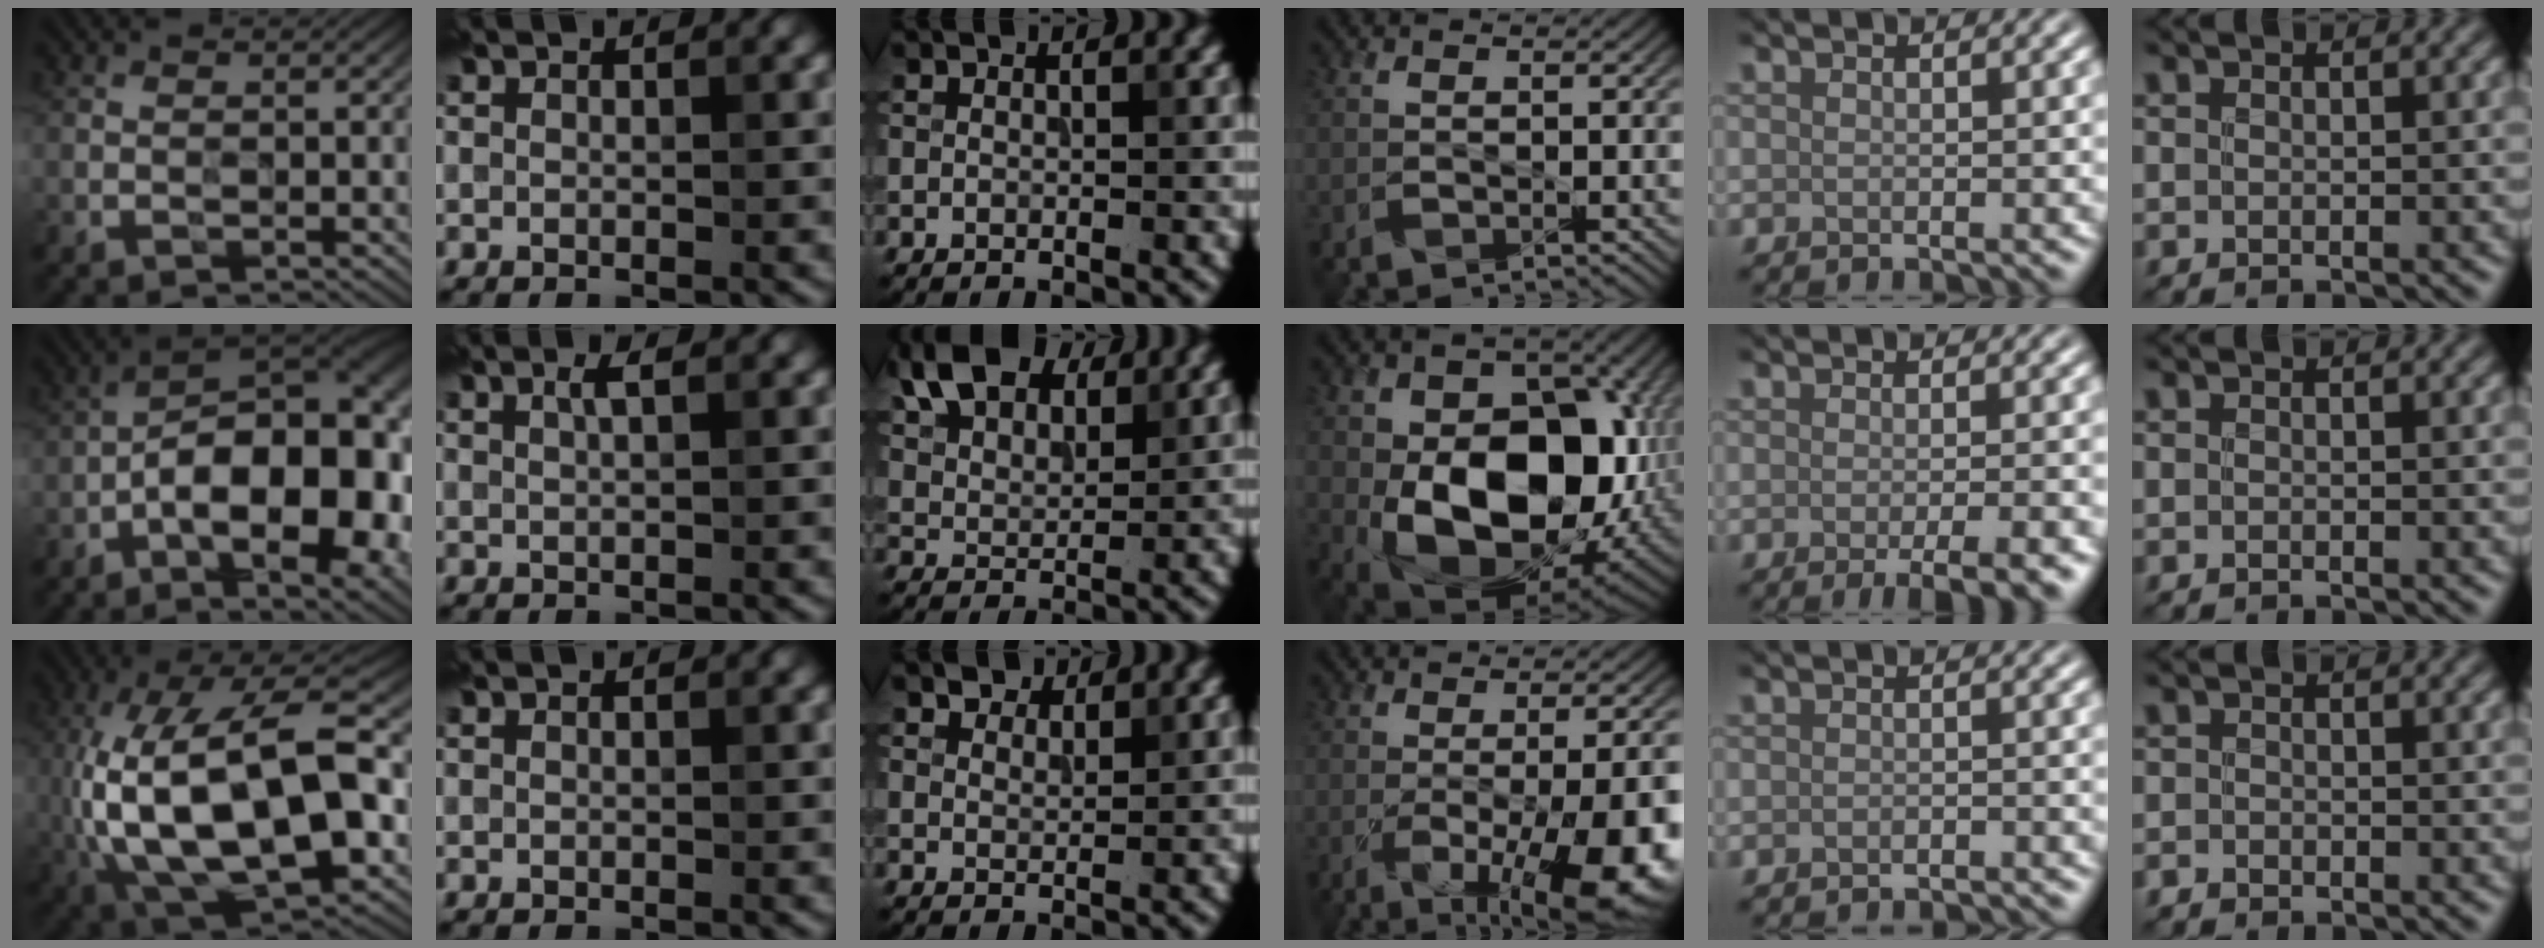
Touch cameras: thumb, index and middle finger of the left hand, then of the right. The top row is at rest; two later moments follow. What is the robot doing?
{"motion": "wipe", "object": "bowl"}